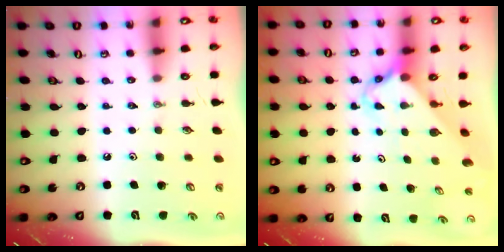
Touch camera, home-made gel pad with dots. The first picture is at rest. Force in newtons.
{"total": 2.5, "press": 2.5, "slide": 0.2}